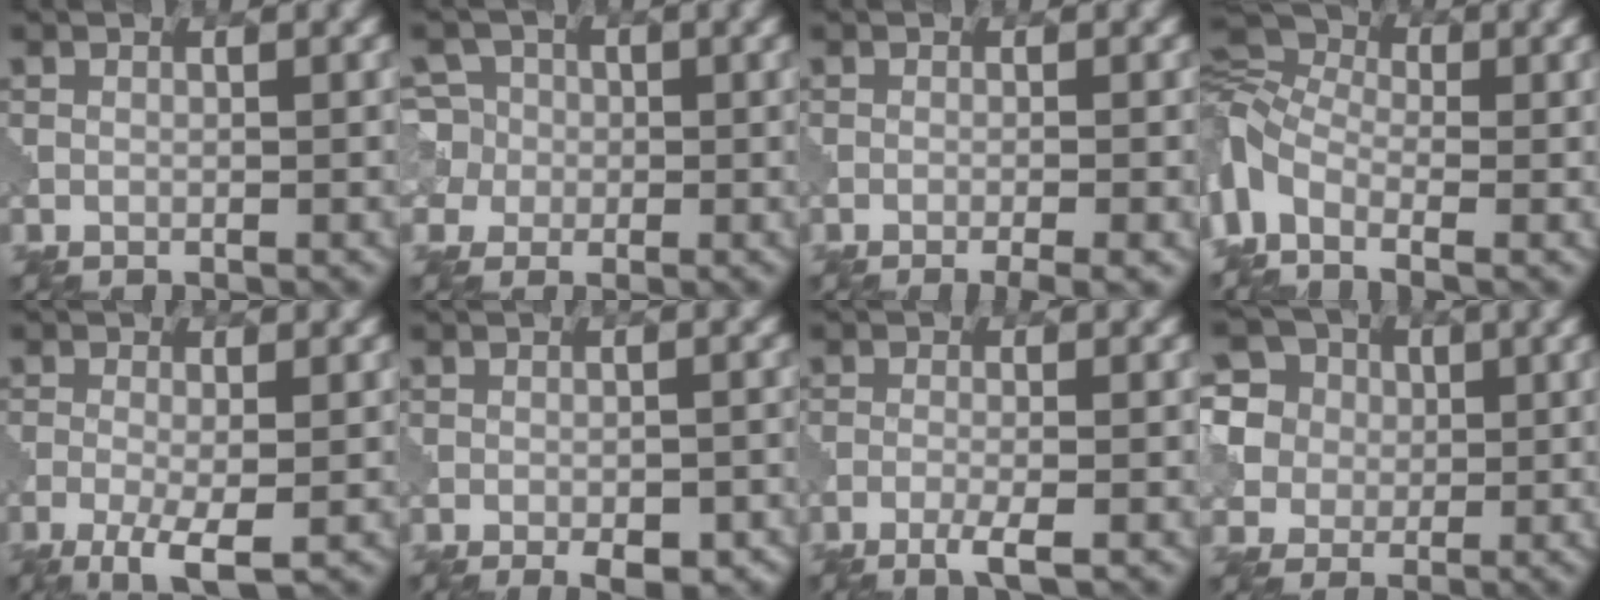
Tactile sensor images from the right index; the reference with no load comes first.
{"total": 3.5, "force": [-0.4, 3.5, -0.1], "torque": [0.000, 0.020, -0.027]}
{"total": 2.8, "force": [-1.4, 0.7, 2.3], "torque": [-0.011, 0.003, -0.026]}
{"total": 6.3, "force": [-2.3, 3.6, 4.6], "torque": [-0.141, -0.003, -0.062]}
{"total": 3.9, "force": [-2.3, 0.7, 3.1], "torque": [-0.063, -0.006, -0.040]}
{"total": 3.3, "force": [-2.5, 1.0, 1.9], "torque": [-0.024, -0.006, -0.017]}
{"total": 2.1, "force": [-1.7, 0.0, 1.3], "torque": [-0.024, -0.002, -0.037]}
{"total": 8.6, "force": [2.3, 7.9, 2.6], "torque": [-0.088, 0.034, 0.032]}